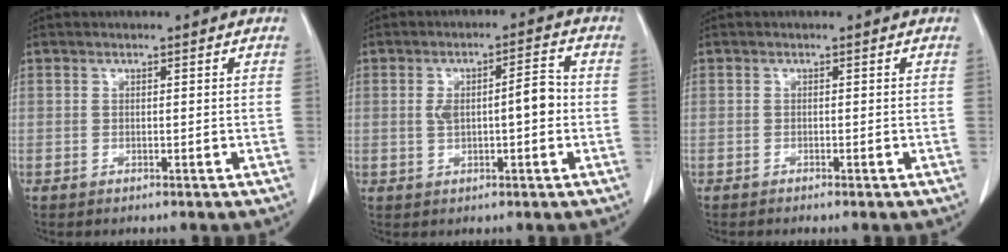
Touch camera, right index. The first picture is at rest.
{"total": 6.2, "force": [-0.1, 1.8, 5.9], "torque": [-0.104, 0.023, 0.003]}
{"total": 0.6, "force": [-0.5, -0.1, 0.2], "torque": [-0.005, 0.001, -0.009]}